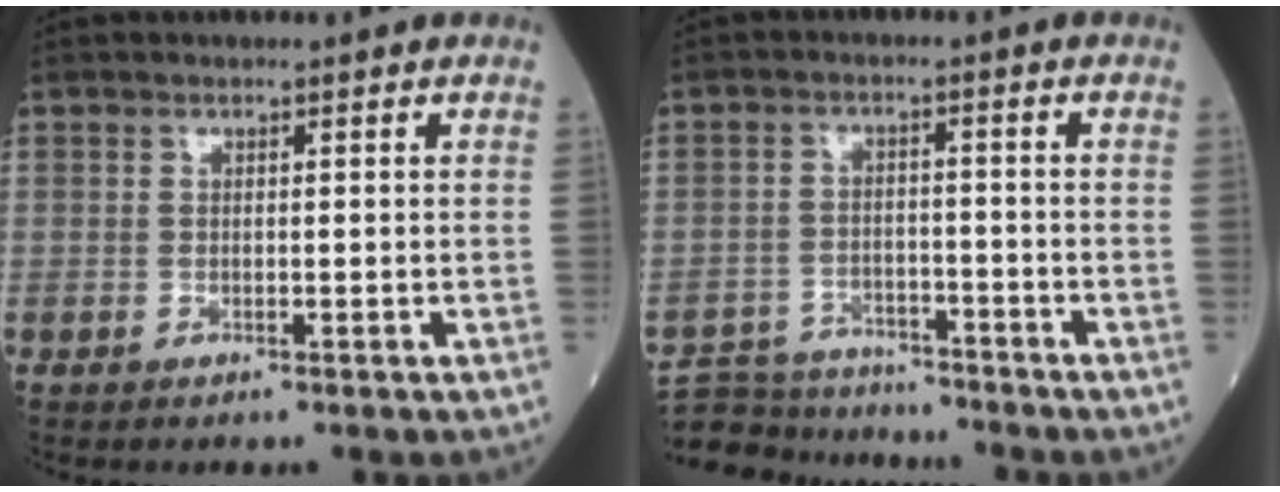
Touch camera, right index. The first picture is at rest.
{"total": 9.6, "force": [-9.1, 2.9, 1.0], "torque": [-0.019, 0.012, -0.142]}